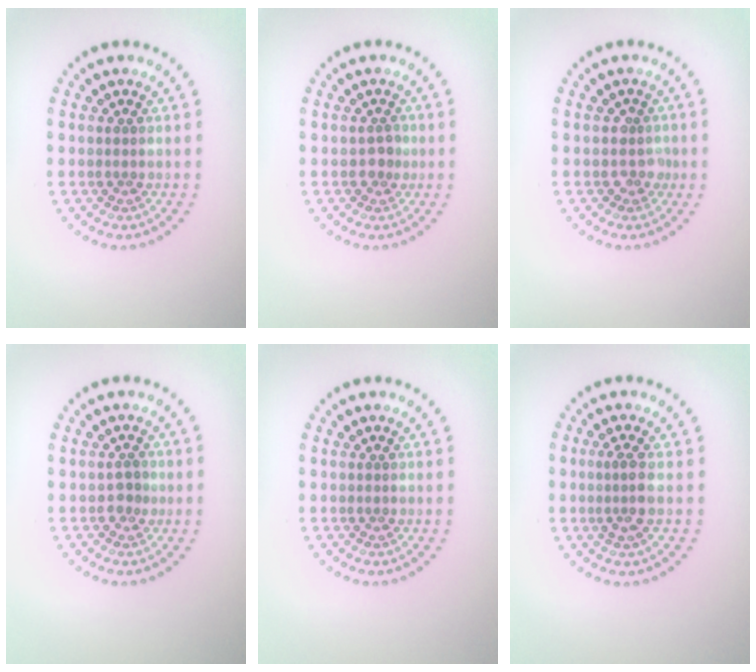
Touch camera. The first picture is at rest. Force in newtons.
{"total": 1.0, "press": 0.9, "slide": 0.6}
{"total": 1.5, "press": 1.3, "slide": 0.8}
{"total": 1.2, "press": 1.1, "slide": 0.4}
{"total": 0.0}
{"total": 2.0, "press": 1.7, "slide": 1.2}